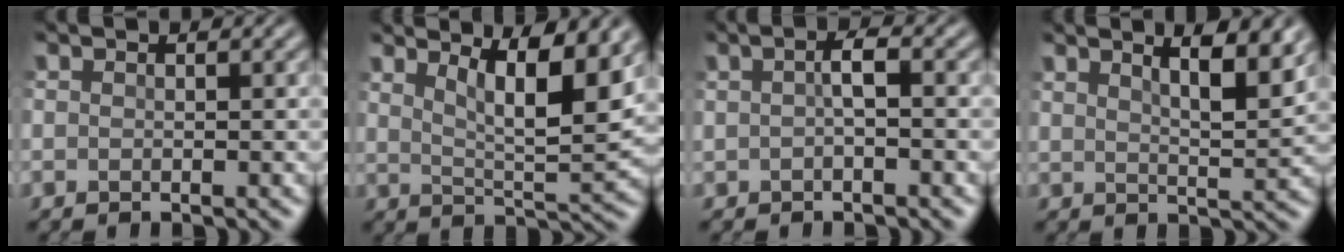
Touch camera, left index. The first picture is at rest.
{"total": 7.4, "force": [4.0, 1.8, 5.9], "torque": [-0.091, -0.006, 0.072]}
{"total": 1.7, "force": [-0.2, 0.4, 1.6], "torque": [-0.035, 0.006, -0.007]}
{"total": 5.7, "force": [3.6, 1.5, 4.1], "torque": [-0.047, 0.013, 0.038]}